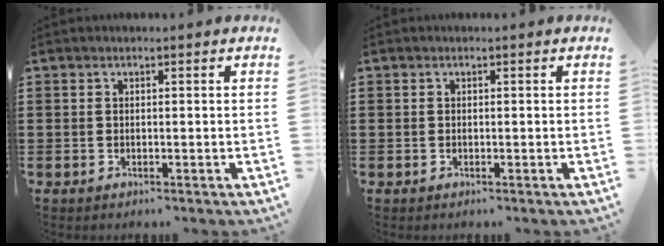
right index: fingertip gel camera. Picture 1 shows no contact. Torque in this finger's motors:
{"motor_torque": [0.95, 1.11, -0.06, -0.01]}